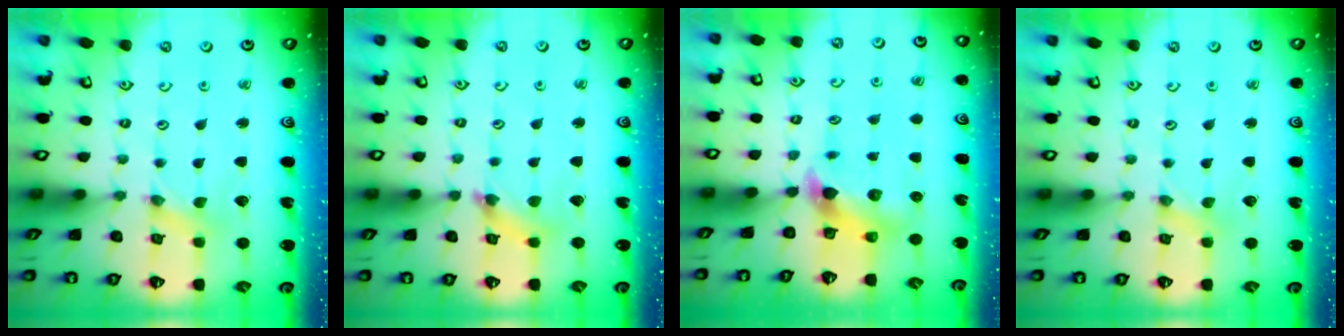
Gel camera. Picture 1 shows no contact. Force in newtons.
{"total": 5.0, "press": 5.0, "slide": 0.4}
{"total": 6.1, "press": 6.1, "slide": 0.7}
{"total": 0.0}